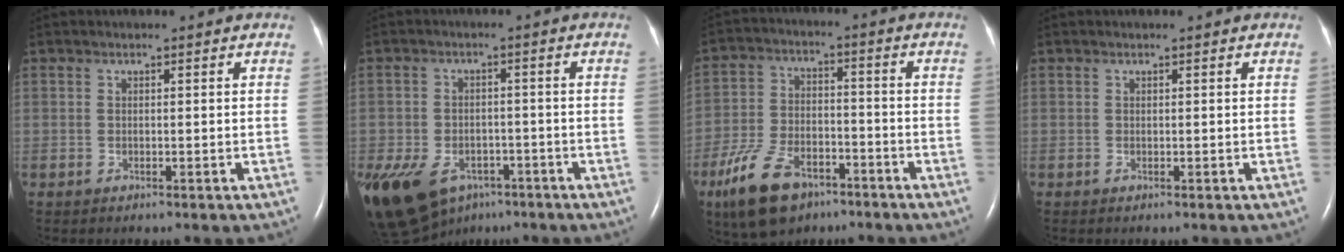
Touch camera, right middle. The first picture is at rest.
{"total": 19.2, "force": [-10.2, 13.0, 9.7], "torque": [-0.271, -0.017, -0.148]}
{"total": 11.9, "force": [-7.4, 5.8, 7.3], "torque": [-0.159, -0.004, -0.131]}
{"total": 0.0}